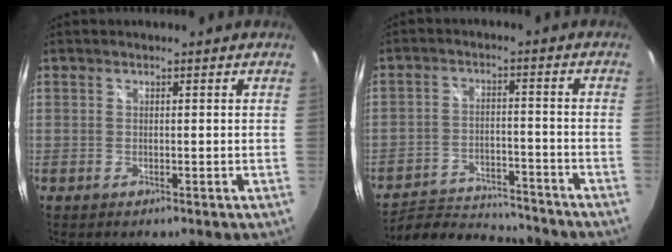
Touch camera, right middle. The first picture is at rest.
{"total": 12.3, "force": [-11.6, 2.3, 3.4], "torque": [-0.085, 0.004, -0.183]}